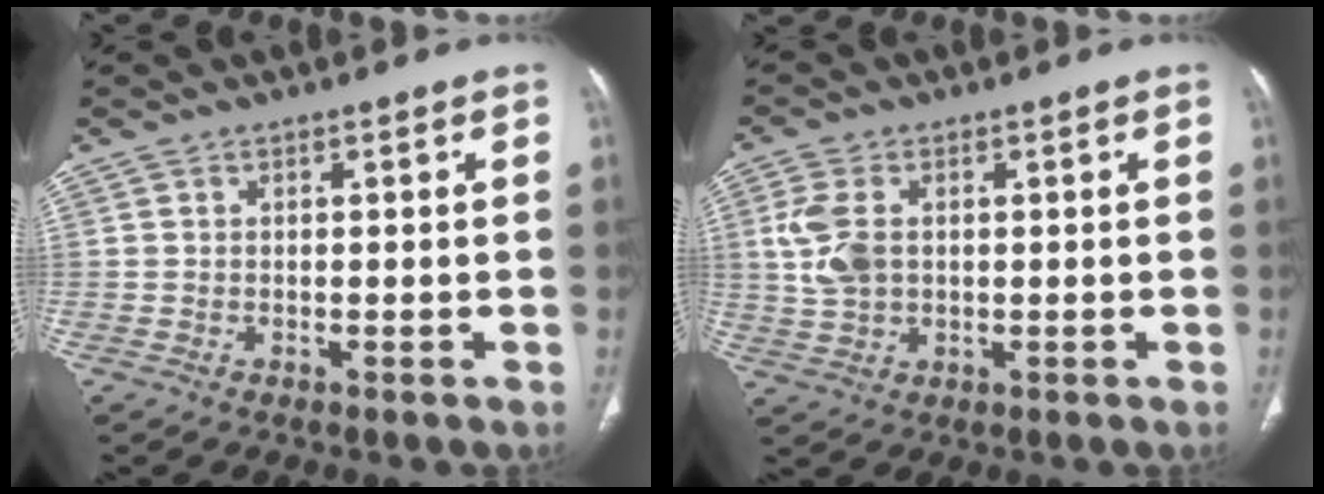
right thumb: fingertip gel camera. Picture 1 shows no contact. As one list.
[{"total": 6.8, "force": [1.0, 4.4, 5.1], "torque": [-0.118, 0.003, 0.023]}]